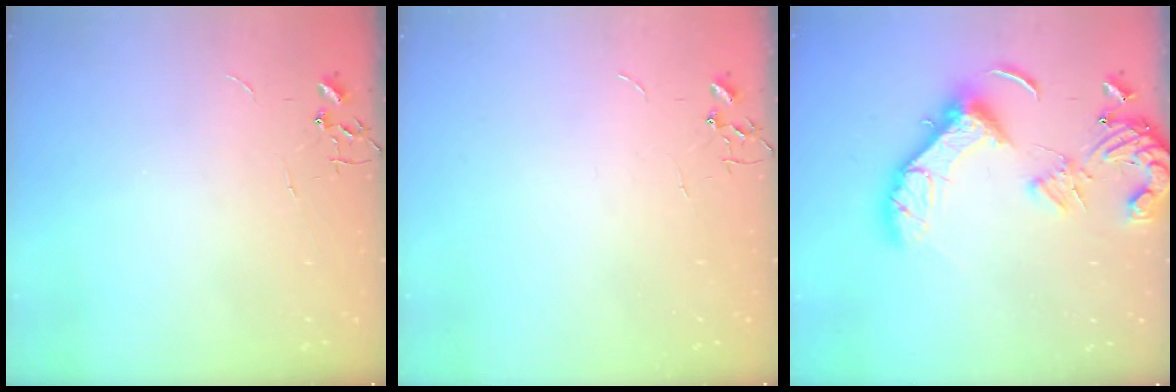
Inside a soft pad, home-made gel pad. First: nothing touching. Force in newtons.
{"total": 0.0}
{"total": 16.8, "press": 16.6, "slide": 2.0}